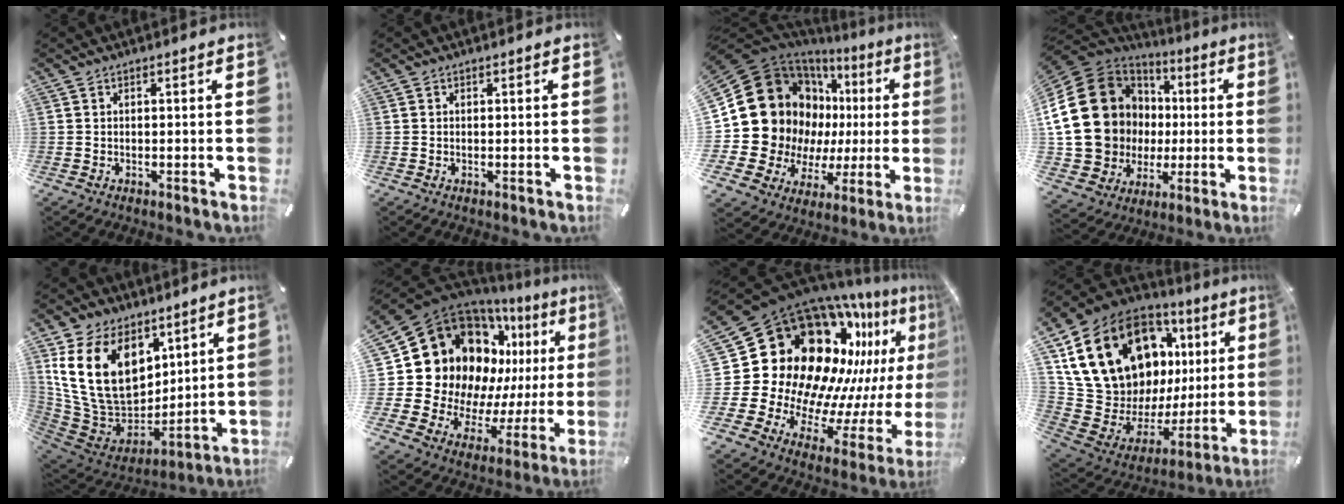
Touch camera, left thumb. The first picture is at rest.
{"total": 0.0}
{"total": 26.7, "force": [4.9, 20.5, 16.4], "torque": [-0.304, -0.046, 0.127]}
{"total": 25.8, "force": [2.8, 22.1, 13.0], "torque": [-0.286, -0.017, 0.091]}
{"total": 20.6, "force": [8.2, 14.5, 12.1], "torque": [-0.258, -0.049, 0.156]}
{"total": 23.7, "force": [7.6, 18.6, 12.4], "torque": [-0.203, -0.089, 0.183]}
{"total": 28.3, "force": [10.4, 19.9, 17.2], "torque": [-0.281, -0.172, 0.240]}
{"total": 24.3, "force": [11.3, 16.3, 14.0], "torque": [-0.236, -0.080, 0.239]}